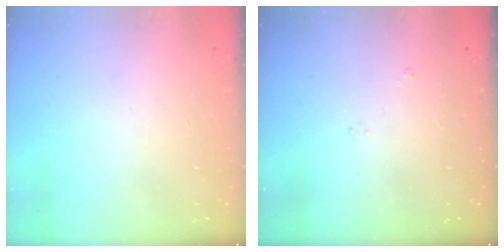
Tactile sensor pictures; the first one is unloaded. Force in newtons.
{"total": 2.7, "press": 2.7, "slide": 0.4}